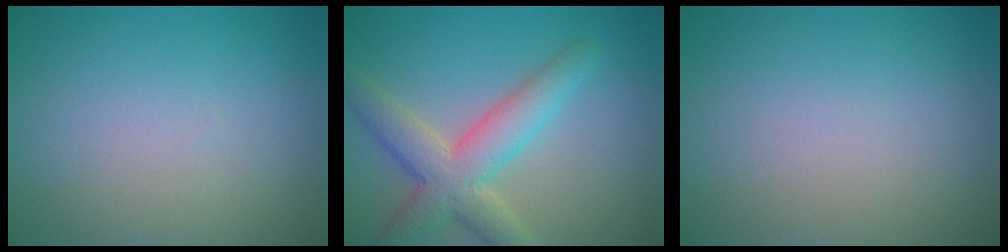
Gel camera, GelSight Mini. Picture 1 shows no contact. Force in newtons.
{"total": 5.8, "press": 5.8, "slide": 0.3}
{"total": 0.0}